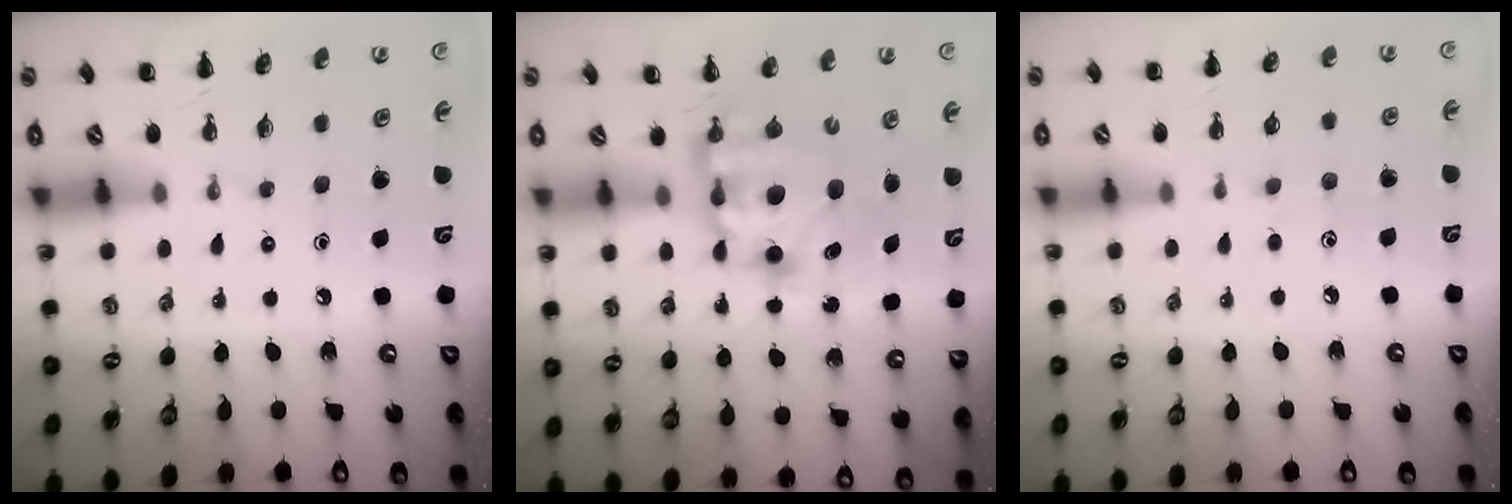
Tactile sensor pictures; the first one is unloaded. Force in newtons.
{"total": 7.7, "press": 7.5, "slide": 1.9}
{"total": 3.5, "press": 3.4, "slide": 0.9}